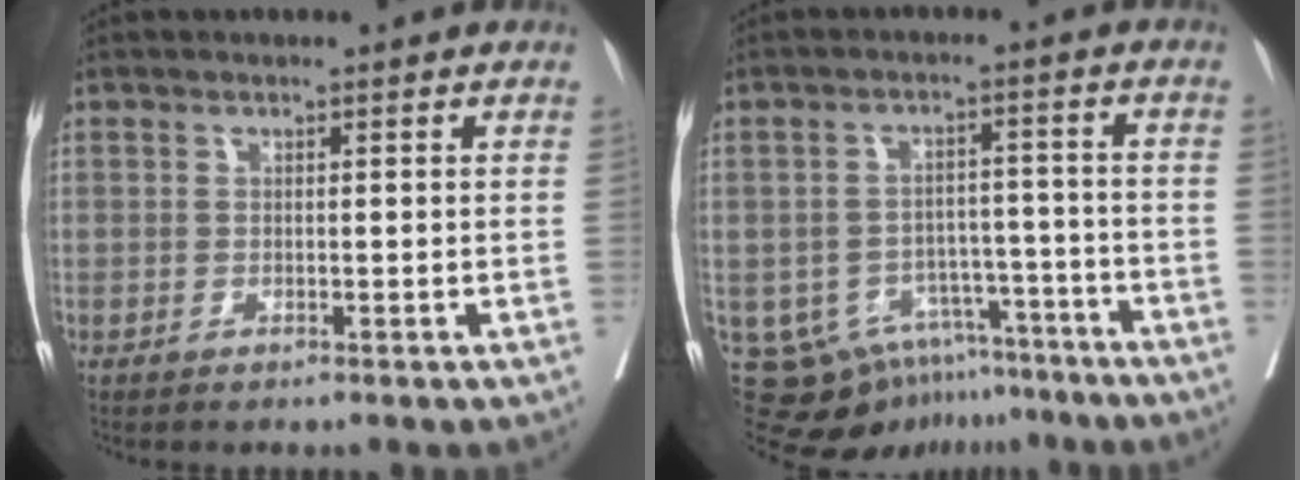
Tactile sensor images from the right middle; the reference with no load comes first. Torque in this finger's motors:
{"motor_torque": [-0.39, -0.35, -0.17, -0.03]}